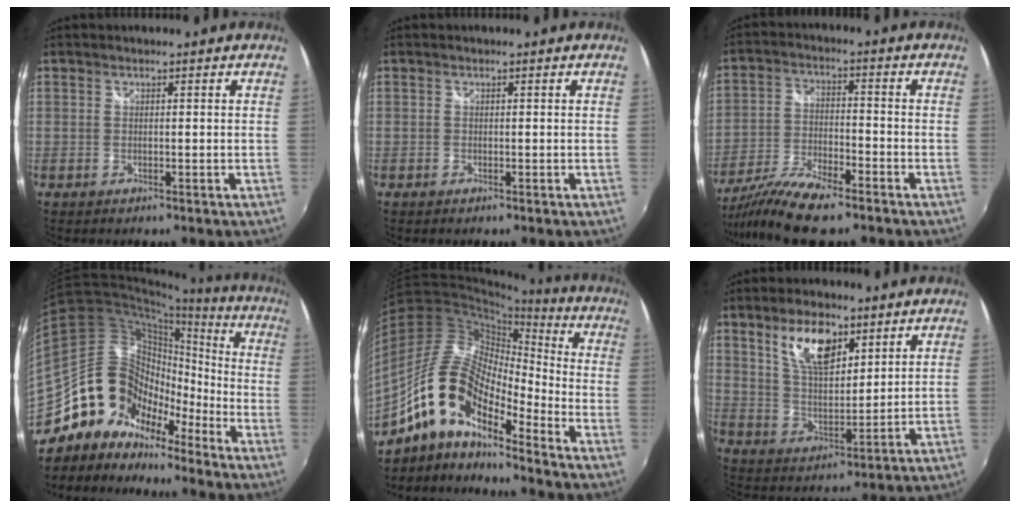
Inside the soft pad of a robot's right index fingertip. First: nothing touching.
{"total": 0.0}
{"total": 11.3, "force": [-9.1, 2.0, 6.4], "torque": [-0.137, -0.021, -0.172]}
{"total": 17.2, "force": [-11.6, 11.3, 5.7], "torque": [-0.110, 0.027, -0.218]}
{"total": 17.2, "force": [-10.2, 6.5, 12.2], "torque": [-0.219, -0.001, -0.208]}
{"total": 10.8, "force": [6.0, 4.9, 7.5], "torque": [-0.132, 0.008, 0.118]}